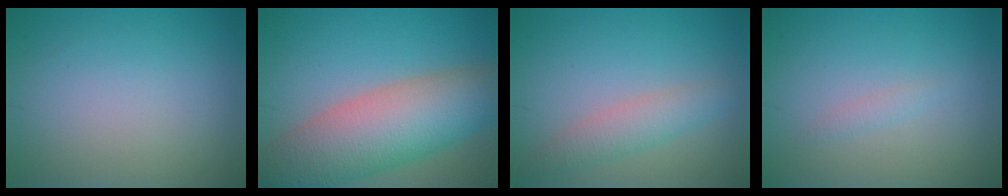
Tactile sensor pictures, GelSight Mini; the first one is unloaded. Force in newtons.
{"total": 10.5, "press": 10.4, "slide": 0.7}
{"total": 2.7, "press": 2.6, "slide": 0.2}
{"total": 0.8, "press": 0.8, "slide": 0.0}